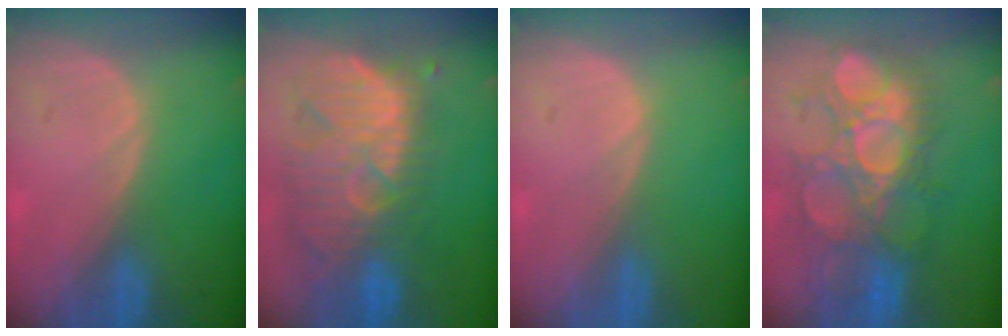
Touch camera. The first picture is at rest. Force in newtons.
{"total": 12.1, "press": 11.0, "slide": 5.1}
{"total": 0.0}
{"total": 10.8, "press": 10.5, "slide": 2.4}